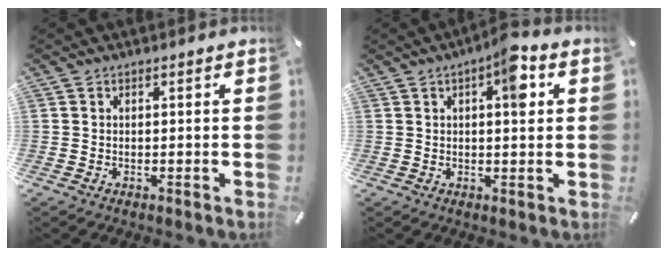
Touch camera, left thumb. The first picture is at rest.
{"total": 7.4, "force": [2.3, 2.6, 6.6], "torque": [-0.081, -0.011, 0.028]}